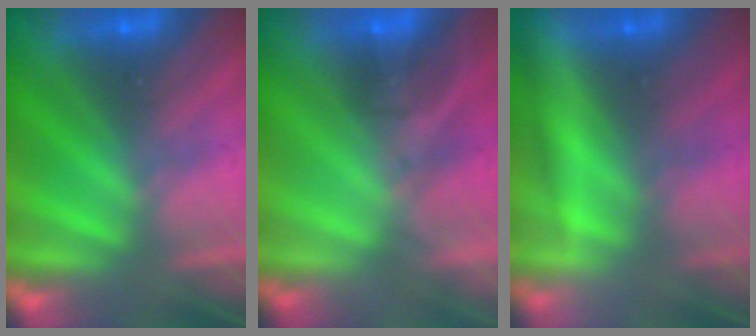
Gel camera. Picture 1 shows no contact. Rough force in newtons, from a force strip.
{"total": 1.7}
{"total": 2.3}